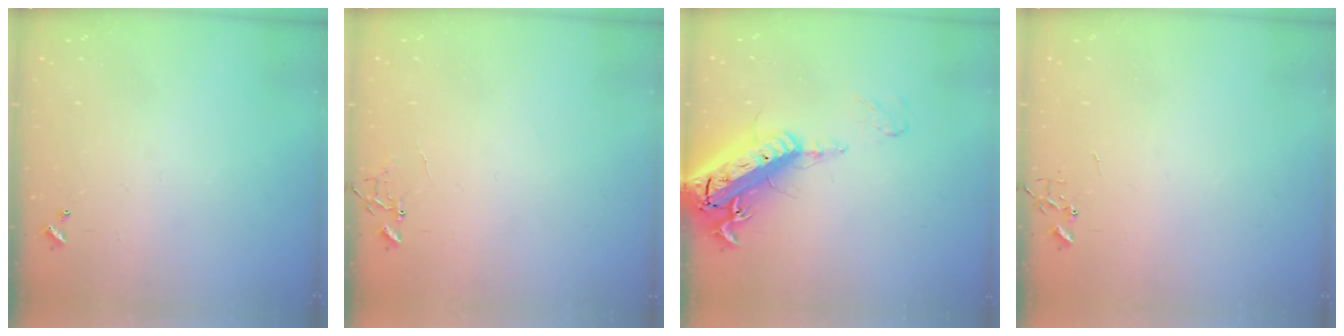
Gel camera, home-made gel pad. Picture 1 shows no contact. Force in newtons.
{"total": 7.5, "press": 7.5, "slide": 0.7}
{"total": 24.5, "press": 24.0, "slide": 5.1}
{"total": 0.0}